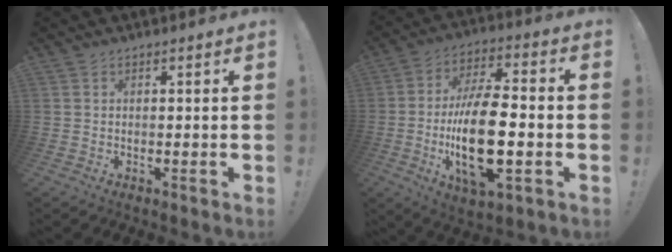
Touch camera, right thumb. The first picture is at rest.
{"total": 20.1, "force": [-3.9, 8.1, 18.0], "torque": [-0.343, 0.000, -0.063]}